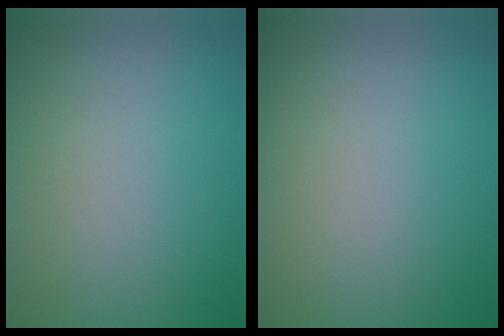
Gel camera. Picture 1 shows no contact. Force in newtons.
{"total": 0.0}